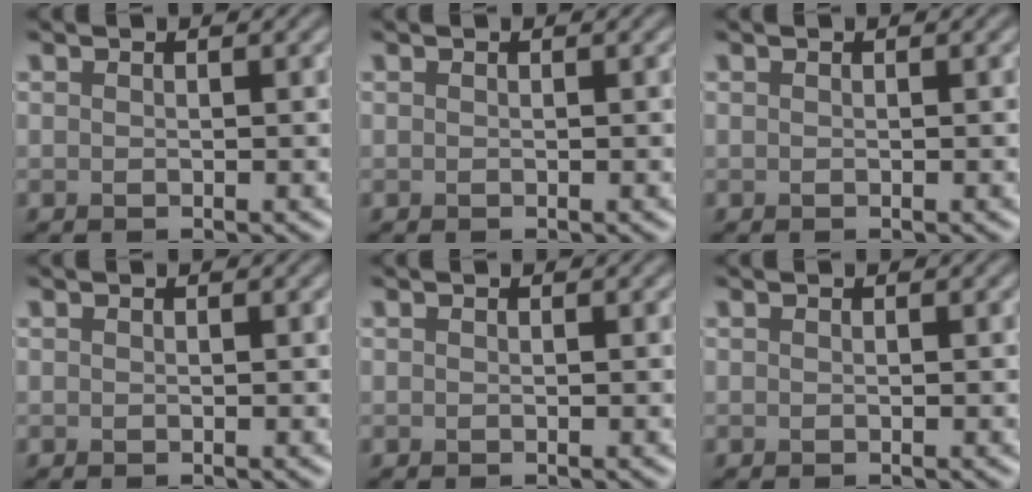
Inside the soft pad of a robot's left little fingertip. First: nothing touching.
{"total": 0.0}
{"total": 0.0}
{"total": 0.0}
{"total": 0.0}
{"total": 0.0}